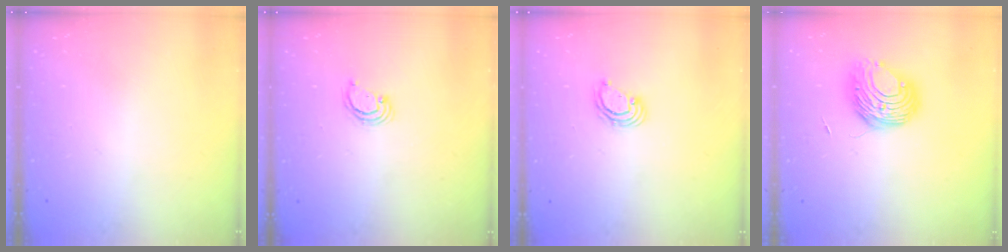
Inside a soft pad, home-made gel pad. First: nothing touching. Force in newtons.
{"total": 3.1, "press": 3.1, "slide": 0.2}
{"total": 3.8, "press": 3.8, "slide": 0.2}
{"total": 9.1, "press": 9.1, "slide": 0.4}